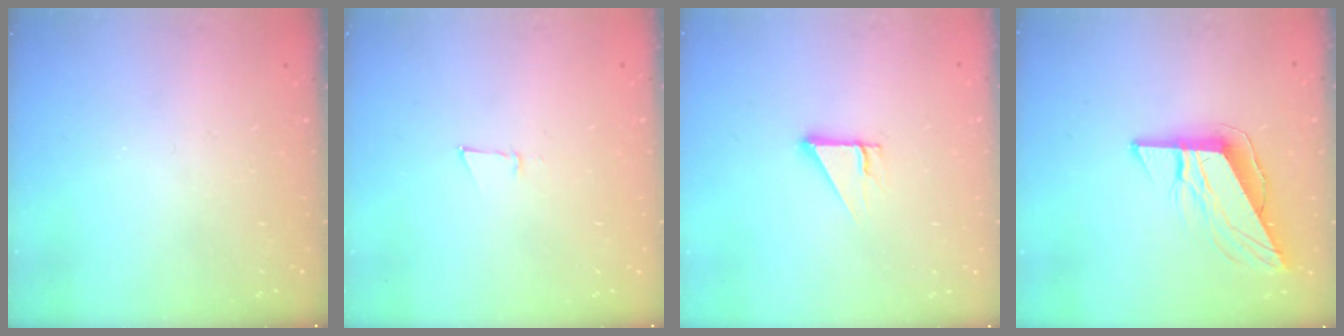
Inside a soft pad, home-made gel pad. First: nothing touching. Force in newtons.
{"total": 3.3, "press": 3.3, "slide": 0.6}
{"total": 2.7, "press": 2.7, "slide": 0.0}
{"total": 9.9, "press": 9.9, "slide": 0.4}